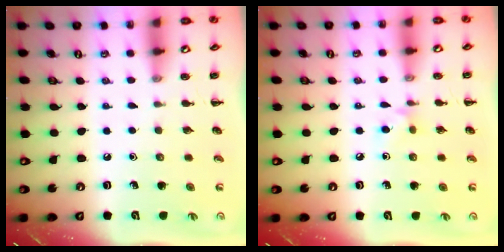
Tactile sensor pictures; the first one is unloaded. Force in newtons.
{"total": 5.0, "press": 4.7, "slide": 1.7}